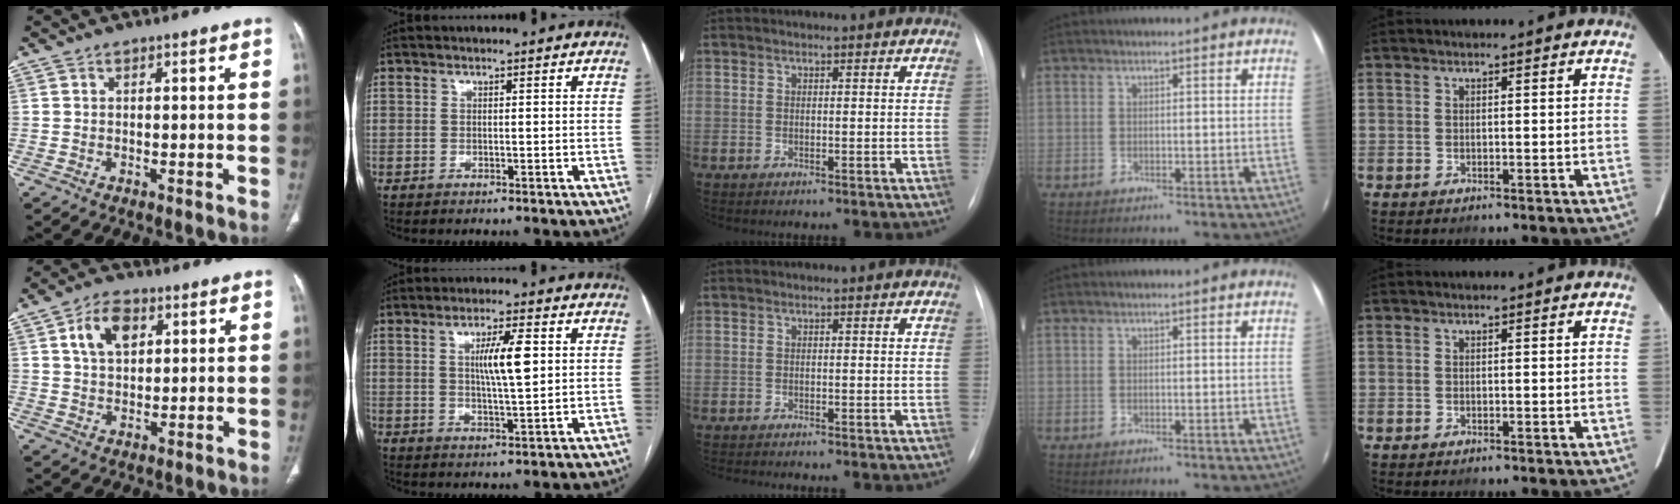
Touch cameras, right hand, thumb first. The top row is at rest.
{"thumb": {"total": 8.2, "force": [3.1, 5.2, 5.5], "torque": [-0.081, -0.004, 0.054]}, "index": {"total": 6.6, "force": [1.4, 0.7, 6.4], "torque": [-0.112, 0.002, 0.025]}, "middle": {"total": 1.8, "force": [-1.8, -0.1, 0.5], "torque": [-0.005, -0.004, -0.025]}}